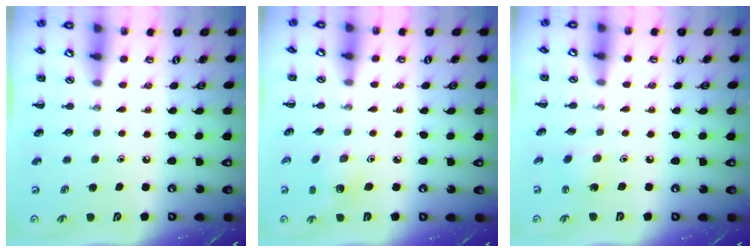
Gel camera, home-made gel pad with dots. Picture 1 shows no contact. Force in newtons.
{"total": 2.3, "press": 2.2, "slide": 0.7}
{"total": 1.4, "press": 1.2, "slide": 0.6}